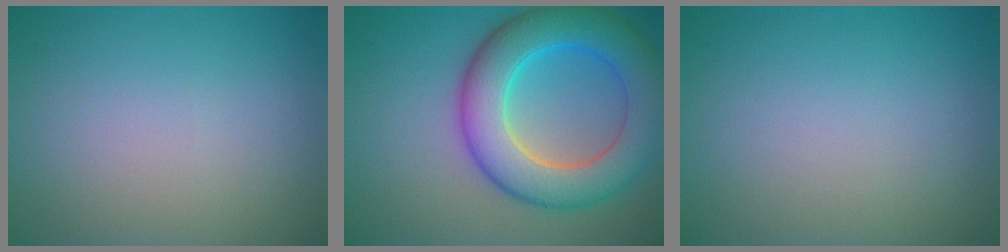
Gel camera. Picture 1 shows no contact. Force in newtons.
{"total": 9.5, "press": 9.5, "slide": 0.4}
{"total": 0.0}